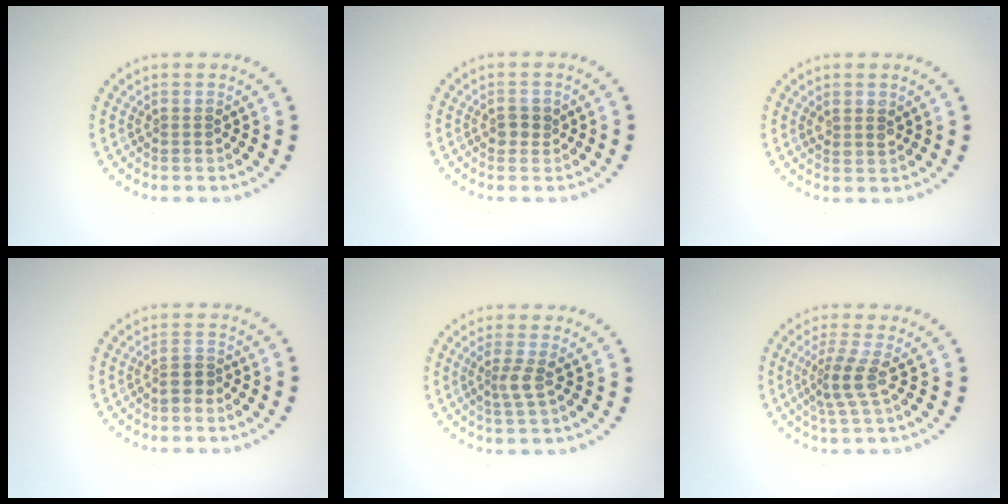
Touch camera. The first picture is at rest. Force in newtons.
{"total": 1.3, "press": 1.2, "slide": 0.4}
{"total": 1.5, "press": 1.3, "slide": 0.7}
{"total": 1.6, "press": 1.4, "slide": 0.7}
{"total": 1.9, "press": 1.4, "slide": 1.3}
{"total": 2.6, "press": 1.8, "slide": 1.8}